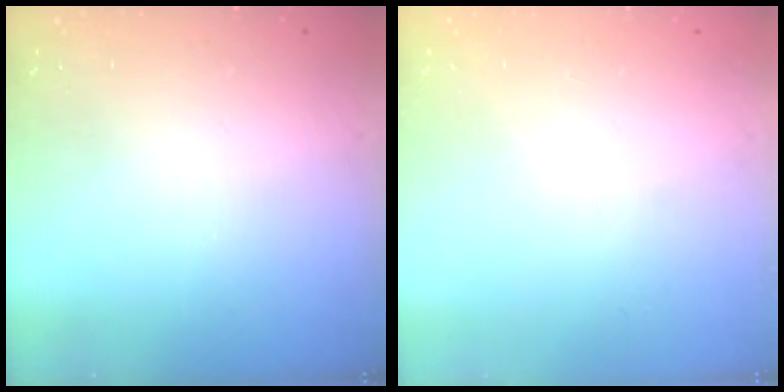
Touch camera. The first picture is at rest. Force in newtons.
{"total": 0.0}